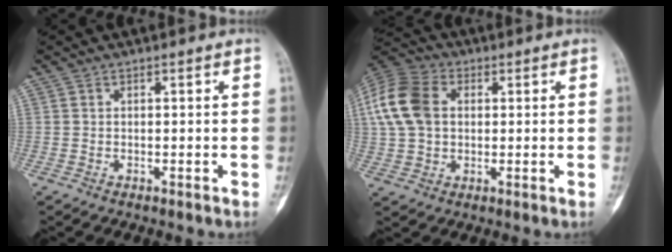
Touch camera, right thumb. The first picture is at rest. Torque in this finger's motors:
{"motor_torque": [-0.48, 1.18, 1.07, 0.05, 0.16]}